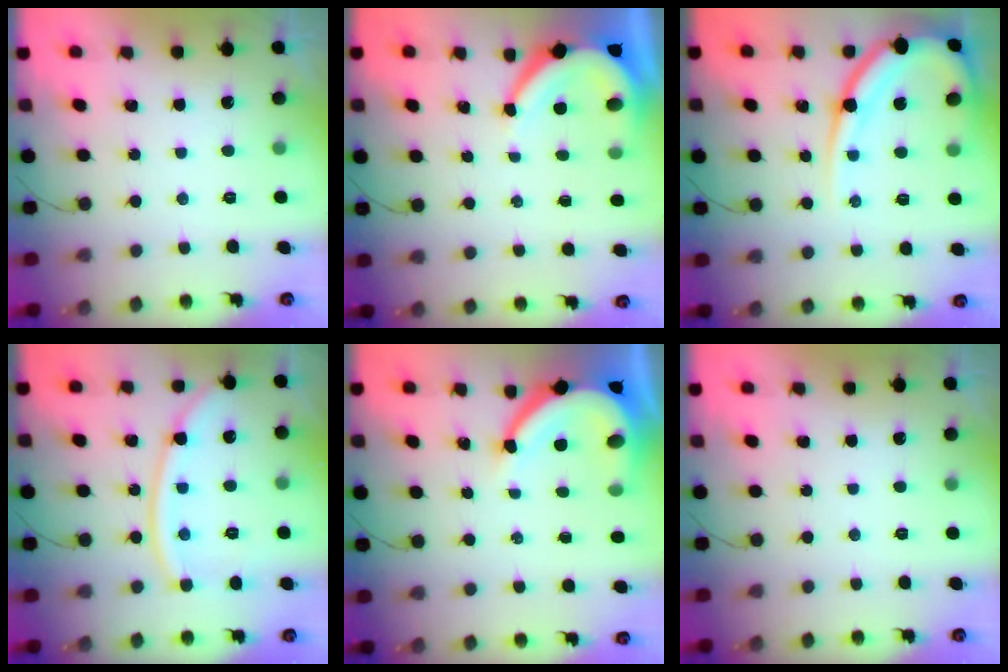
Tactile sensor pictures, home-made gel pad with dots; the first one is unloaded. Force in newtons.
{"total": 7.6, "press": 7.6, "slide": 0.7}
{"total": 14.1, "press": 14.0, "slide": 1.4}
{"total": 12.0, "press": 11.9, "slide": 1.5}
{"total": 11.7, "press": 11.6, "slide": 1.5}
{"total": 0.0}